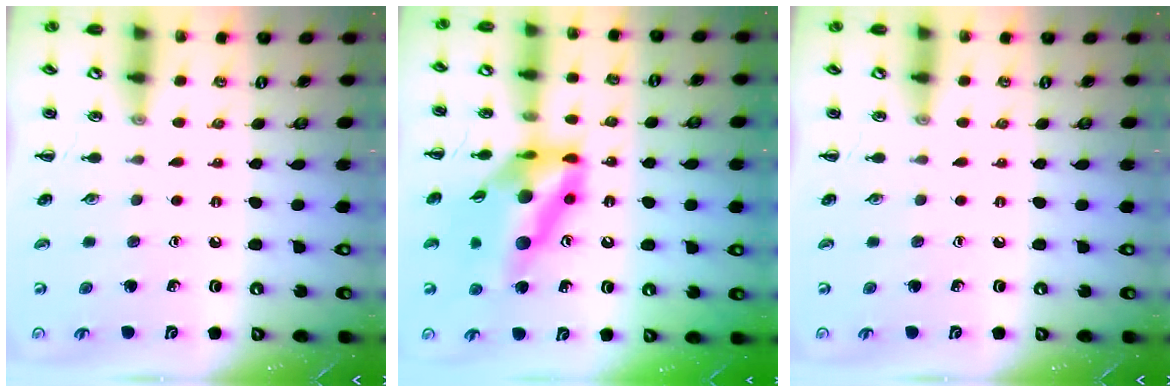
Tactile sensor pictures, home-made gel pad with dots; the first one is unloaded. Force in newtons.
{"total": 15.1, "press": 14.2, "slide": 5.0}
{"total": 0.0}